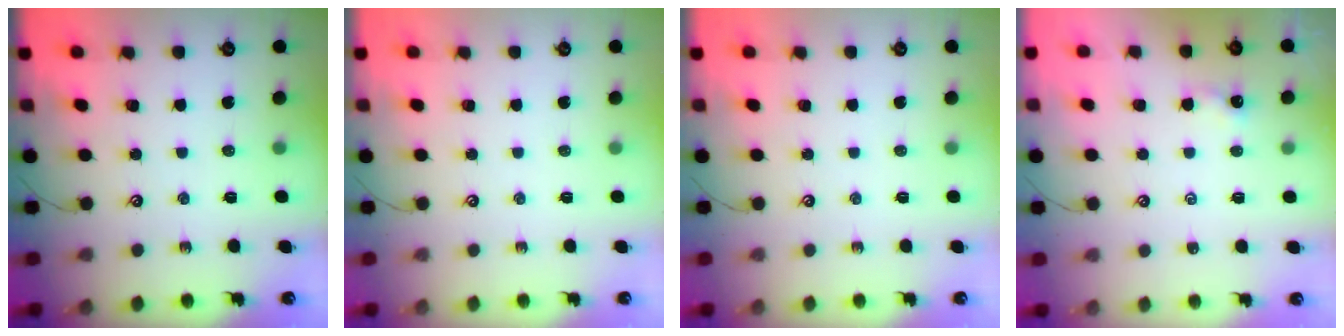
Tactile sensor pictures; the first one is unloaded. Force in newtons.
{"total": 0.0}
{"total": 0.0}
{"total": 0.7, "press": 0.7, "slide": 0.2}